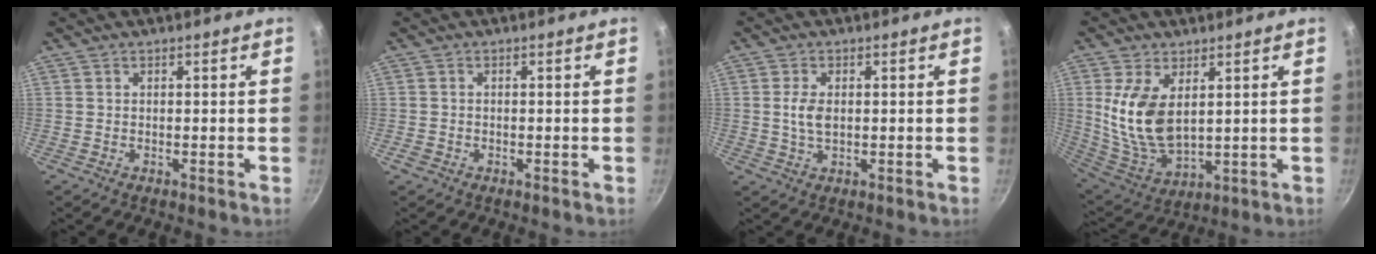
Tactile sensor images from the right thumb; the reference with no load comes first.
{"total": 1.1, "force": [-0.6, 0.8, 0.5], "torque": [-0.010, 0.002, -0.010]}
{"total": 3.8, "force": [0.3, 2.2, 3.1], "torque": [-0.057, 0.001, 0.005]}
{"total": 13.2, "force": [3.1, 7.3, 10.6], "torque": [-0.203, -0.033, 0.074]}